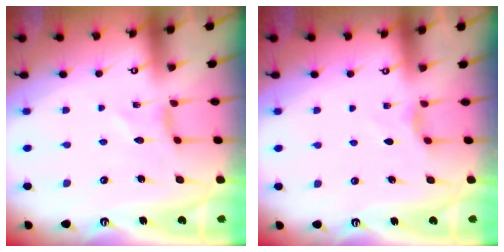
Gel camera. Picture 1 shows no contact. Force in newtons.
{"total": 3.3, "press": 3.3, "slide": 0.6}